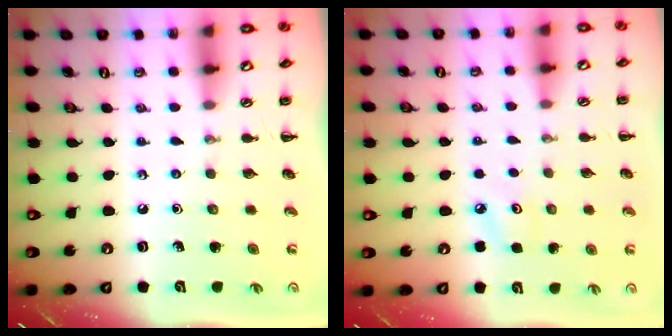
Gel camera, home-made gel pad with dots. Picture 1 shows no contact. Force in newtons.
{"total": 6.7, "press": 6.5, "slide": 1.8}